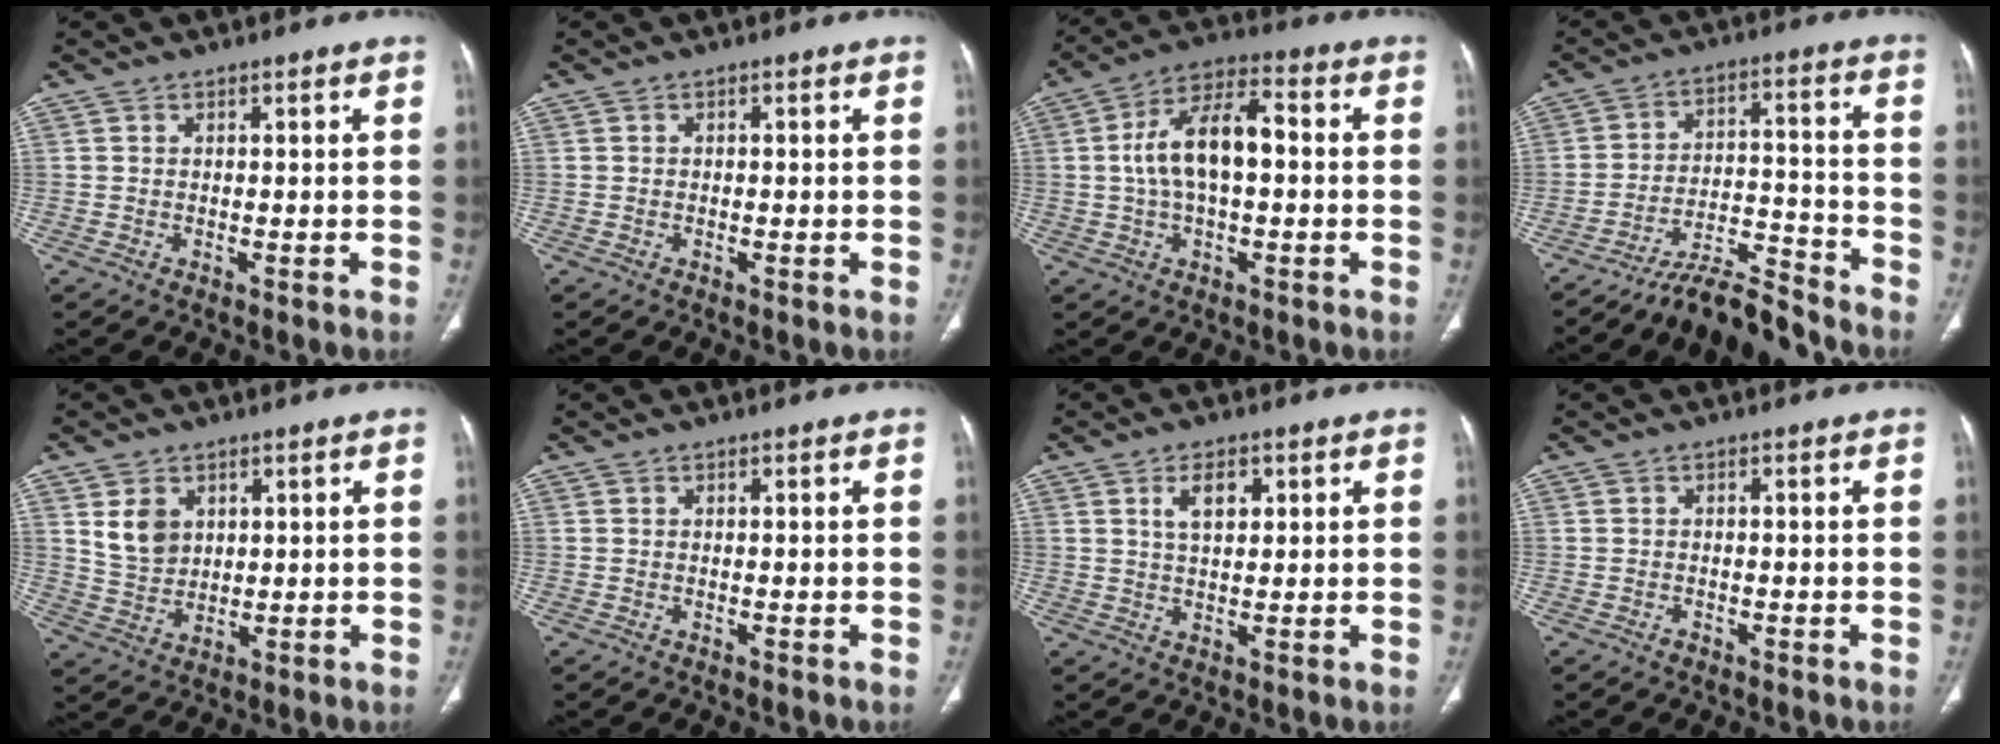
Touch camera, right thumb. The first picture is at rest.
{"total": 0.0}
{"total": 12.6, "force": [0.4, 6.2, 11.0], "torque": [-0.203, 0.032, 0.000]}
{"total": 9.0, "force": [-8.8, 0.8, 1.4], "torque": [-0.026, 0.090, -0.153]}
{"total": 6.4, "force": [2.6, 4.8, 3.4], "torque": [-0.046, -0.017, 0.059]}
{"total": 0.0}
{"total": 4.8, "force": [1.9, 2.5, 3.6], "torque": [-0.054, -0.005, 0.036]}
{"total": 0.8, "force": [-0.5, 0.5, 0.3], "torque": [-0.004, 0.002, -0.010]}